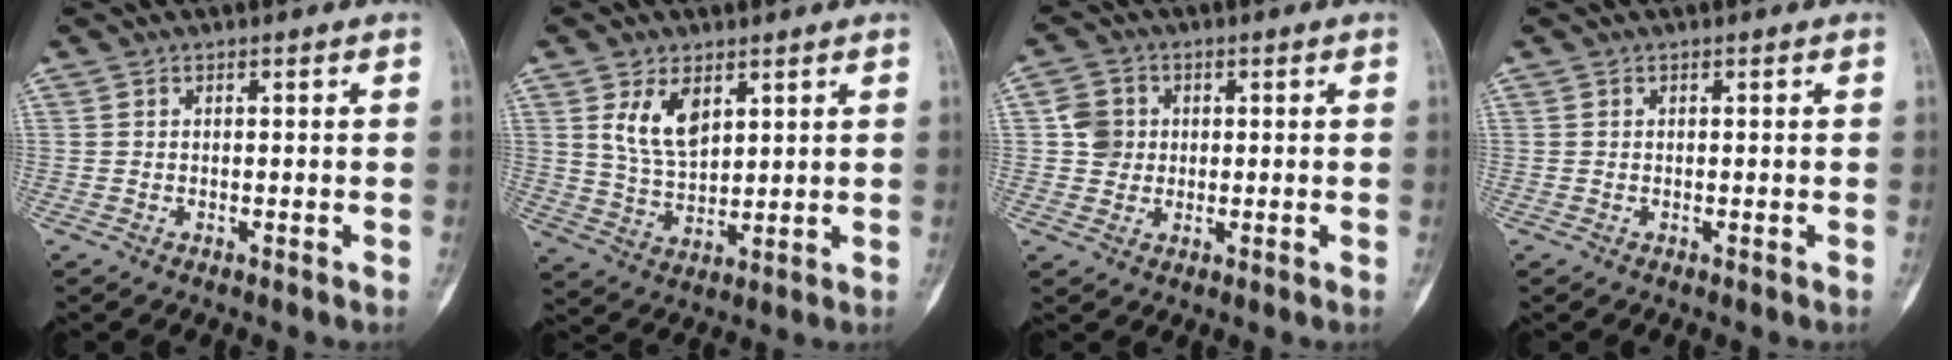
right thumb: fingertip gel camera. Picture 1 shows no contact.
{"total": 8.3, "force": [3.6, 4.6, 5.8], "torque": [-0.092, -0.019, 0.079]}
{"total": 4.9, "force": [0.4, 4.5, 1.7], "torque": [-0.013, 0.003, 0.003]}
{"total": 0.0}